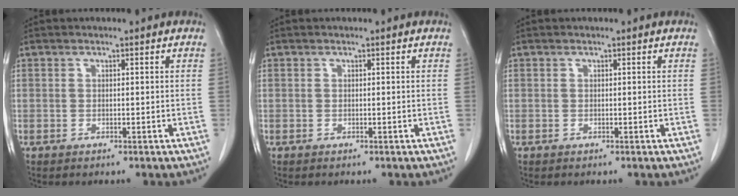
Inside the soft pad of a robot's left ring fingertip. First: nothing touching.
{"total": 0.0}
{"total": 0.0}